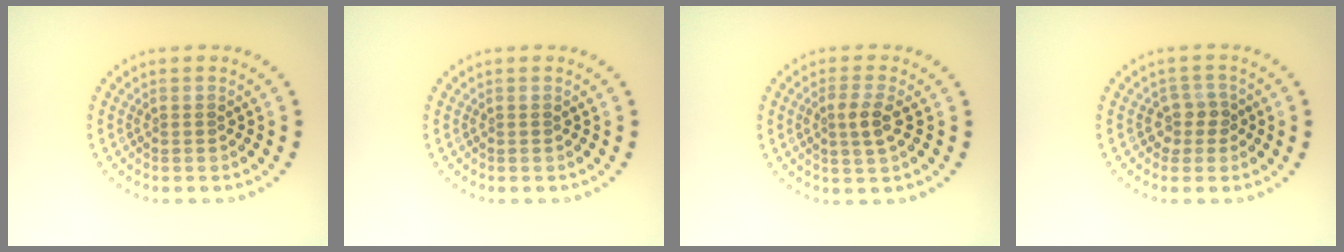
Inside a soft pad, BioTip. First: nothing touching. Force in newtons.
{"total": 0.0}
{"total": 2.2, "press": 2.1, "slide": 0.7}
{"total": 1.9, "press": 1.5, "slide": 1.1}